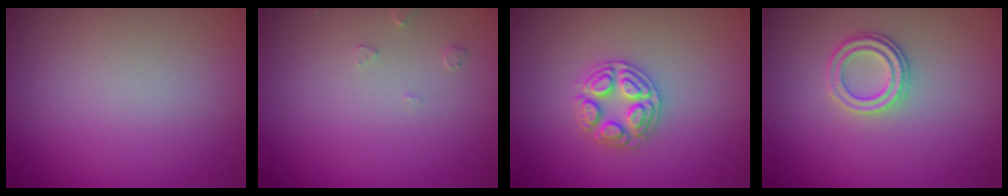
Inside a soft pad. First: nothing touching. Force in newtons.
{"total": 0.9, "press": 0.9, "slide": 0.2}
{"total": 2.5, "press": 2.5, "slide": 0.4}
{"total": 2.3, "press": 2.2, "slide": 0.8}